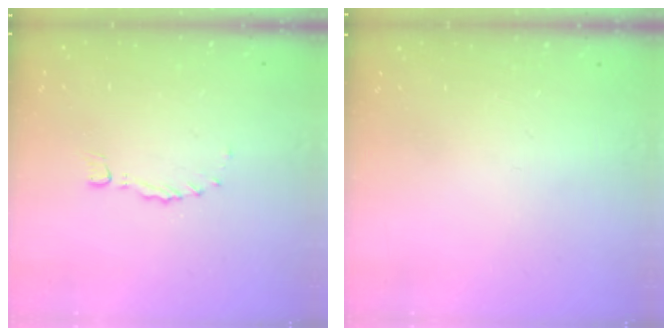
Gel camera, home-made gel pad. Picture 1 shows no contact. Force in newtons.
{"total": 0.0}